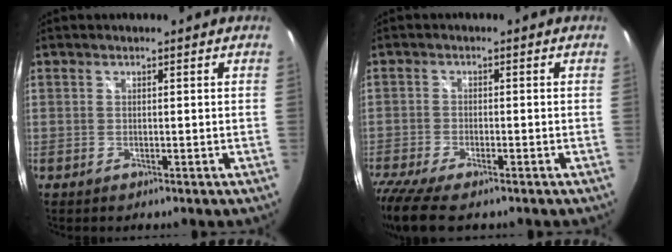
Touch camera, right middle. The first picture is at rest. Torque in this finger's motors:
{"motor_torque": [1.16, -0.97, 0.17, 0.15]}